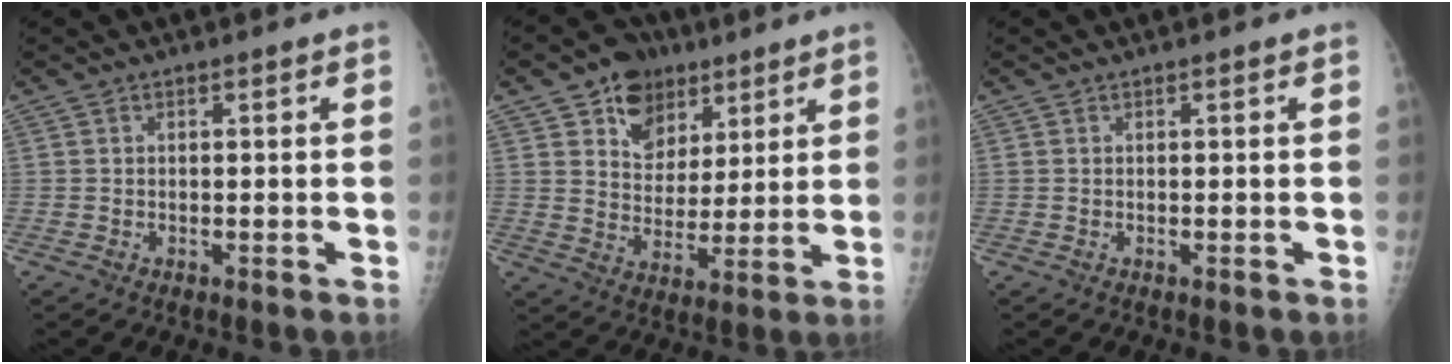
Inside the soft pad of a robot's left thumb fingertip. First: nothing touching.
{"total": 11.1, "force": [6.2, 8.3, 4.0], "torque": [-0.031, -0.026, 0.105]}
{"total": 0.0}